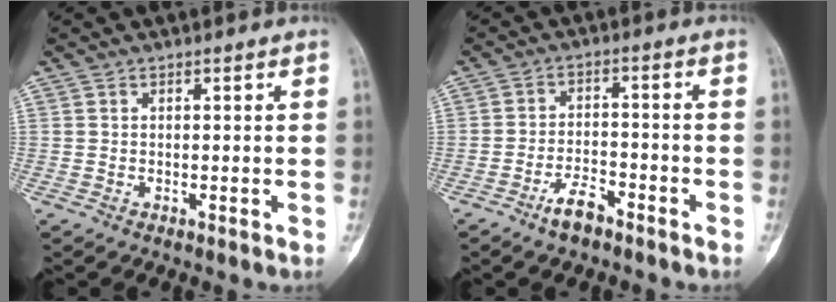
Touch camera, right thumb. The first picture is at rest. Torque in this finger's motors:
{"motor_torque": [0.86, 0.31, 0.14, -0.59, 0.15]}